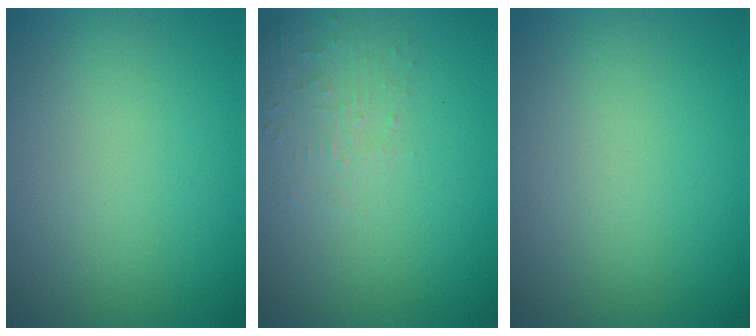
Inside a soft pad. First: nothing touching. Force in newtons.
{"total": 1.9, "press": 1.9, "slide": 0.3}
{"total": 0.0}